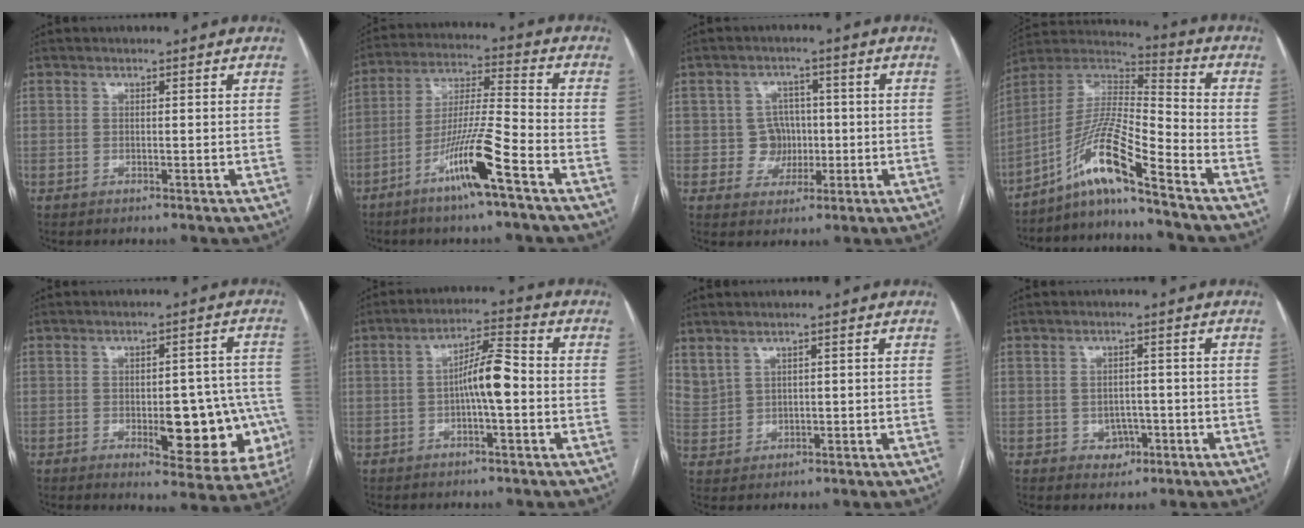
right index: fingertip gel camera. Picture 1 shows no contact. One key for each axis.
{"total": 11.8, "fx": -6.5, "fy": -0.2, "fz": 9.9, "tx": -0.191, "ty": -0.009, "tz": -0.124}
{"total": 4.5, "fx": -0.3, "fy": 4.4, "fz": 1.0, "tx": -0.007, "ty": 0.015, "tz": -0.001}
{"total": 11.8, "fx": -8.4, "fy": -0.8, "fz": 8.2, "tx": -0.163, "ty": 0.011, "tz": -0.158}
{"total": 13.4, "fx": -3.4, "fy": 5.3, "fz": 11.9, "tx": -0.112, "ty": 0.020, "tz": -0.030}
{"total": 6.5, "fx": -0.9, "fy": 0.8, "fz": 6.4, "tx": -0.112, "ty": 0.019, "tz": -0.018}
{"total": 3.5, "fx": 2.7, "fy": 1.8, "fz": 1.1, "tx": -0.028, "ty": 0.004, "tz": 0.068}
{"total": 3.0, "fx": -1.2, "fy": 2.5, "fz": 1.2, "tx": -0.007, "ty": 0.006, "tz": -0.010}